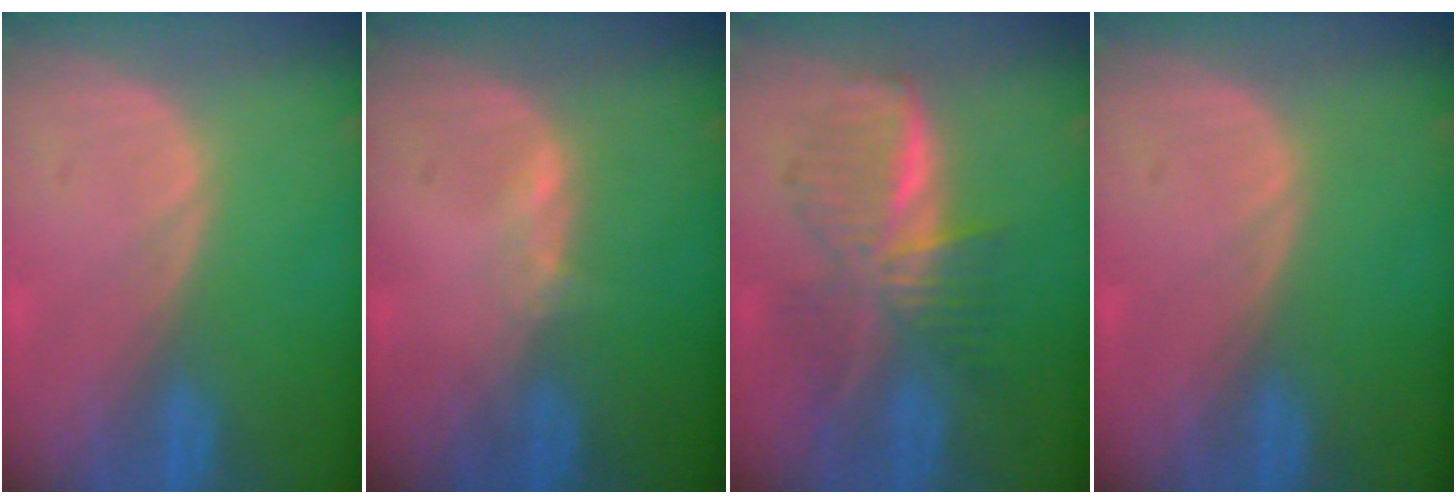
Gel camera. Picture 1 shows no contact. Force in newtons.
{"total": 1.1, "press": 1.1, "slide": 0.3}
{"total": 7.7, "press": 7.7, "slide": 0.3}
{"total": 0.0}